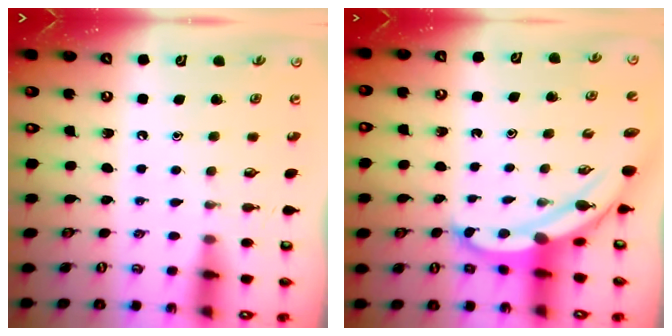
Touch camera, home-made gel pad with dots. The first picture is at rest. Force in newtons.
{"total": 5.9, "press": 5.9, "slide": 0.3}